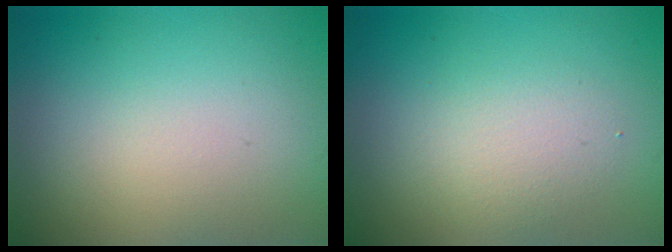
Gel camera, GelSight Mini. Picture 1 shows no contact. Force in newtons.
{"total": 2.4, "press": 2.4, "slide": 0.1}